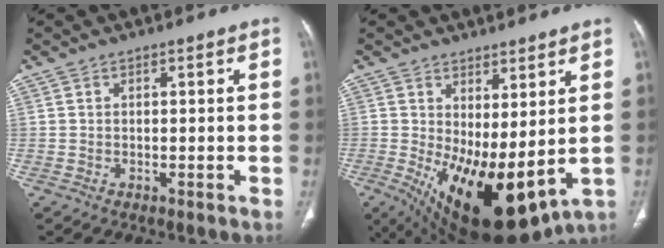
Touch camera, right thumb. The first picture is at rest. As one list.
[{"total": 16.9, "force": [-0.3, 7.2, 15.3], "torque": [-0.259, -0.030, 0.023]}]